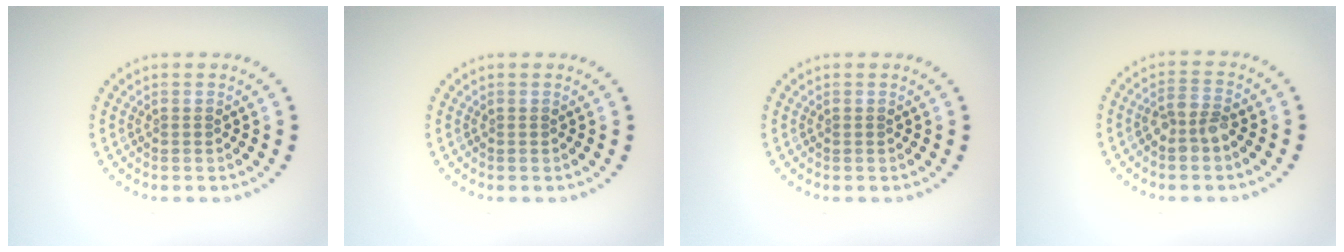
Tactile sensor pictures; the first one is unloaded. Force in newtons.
{"total": 0.0}
{"total": 0.0}
{"total": 2.4, "press": 2.3, "slide": 0.7}